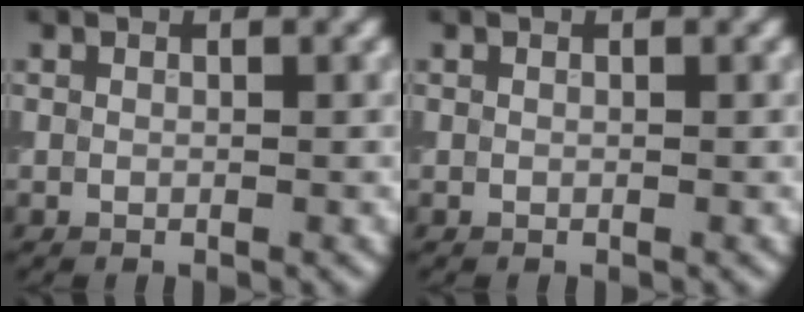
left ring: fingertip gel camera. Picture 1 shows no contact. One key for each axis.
{"total": 0.0}